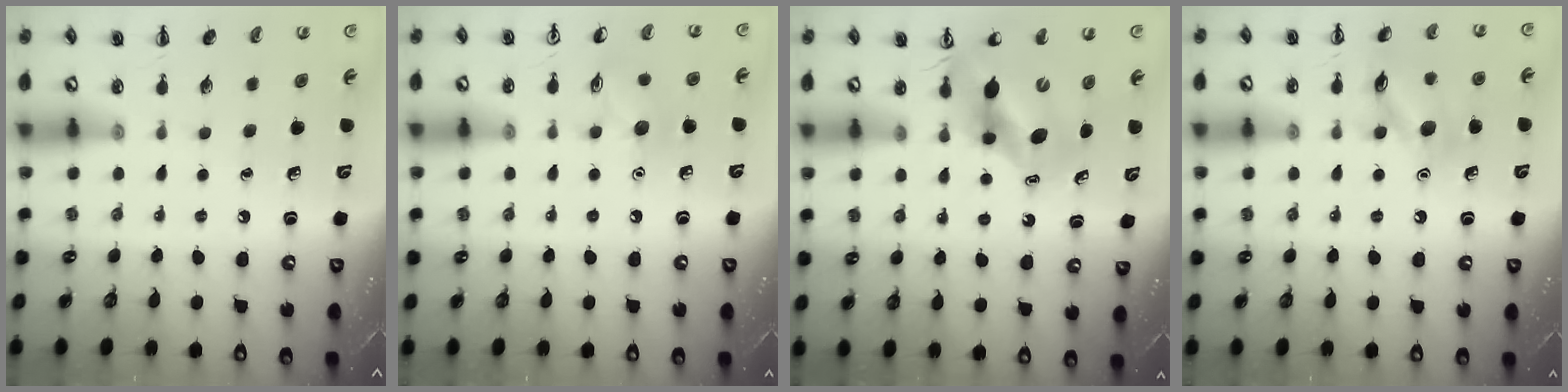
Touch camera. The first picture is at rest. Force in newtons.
{"total": 7.2, "press": 7.2, "slide": 1.0}
{"total": 10.7, "press": 10.2, "slide": 3.1}
{"total": 11.7, "press": 11.7, "slide": 0.9}